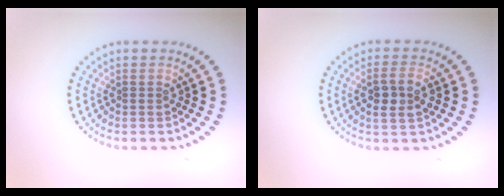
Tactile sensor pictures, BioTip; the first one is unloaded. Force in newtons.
{"total": 2.7, "press": 2.5, "slide": 0.9}